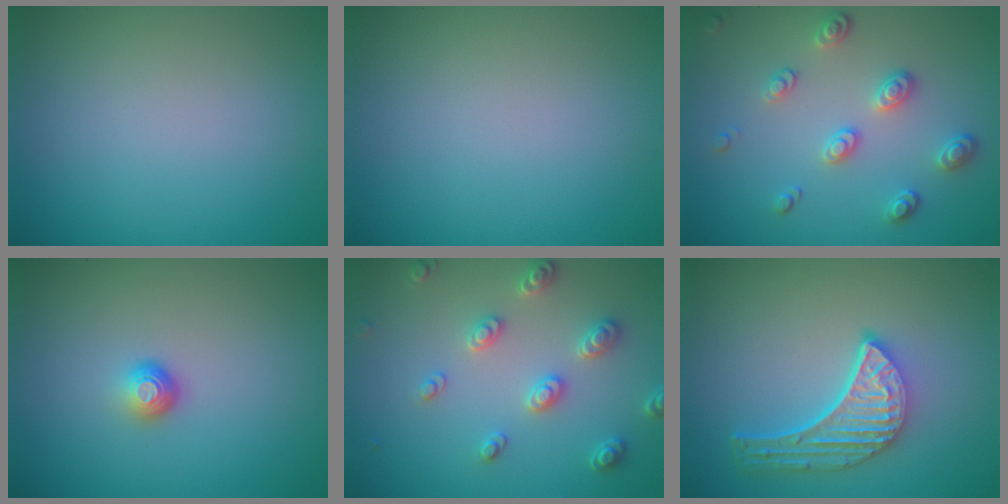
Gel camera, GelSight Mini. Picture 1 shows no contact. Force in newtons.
{"total": 0.0}
{"total": 2.8, "press": 2.4, "slide": 1.4}
{"total": 1.4, "press": 1.1, "slide": 1.0}
{"total": 3.0, "press": 3.0, "slide": 0.7}
{"total": 5.1, "press": 3.8, "slide": 3.3}